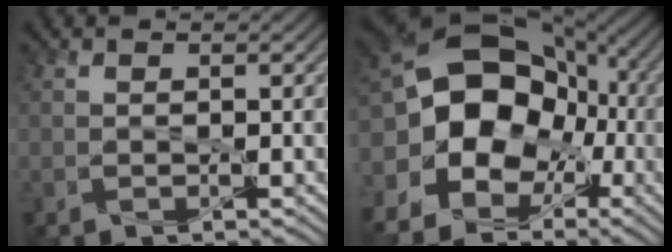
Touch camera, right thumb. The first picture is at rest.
{"total": 18.9, "force": [0.0, 14.2, 12.4], "torque": [-0.249, 0.007, -0.015]}